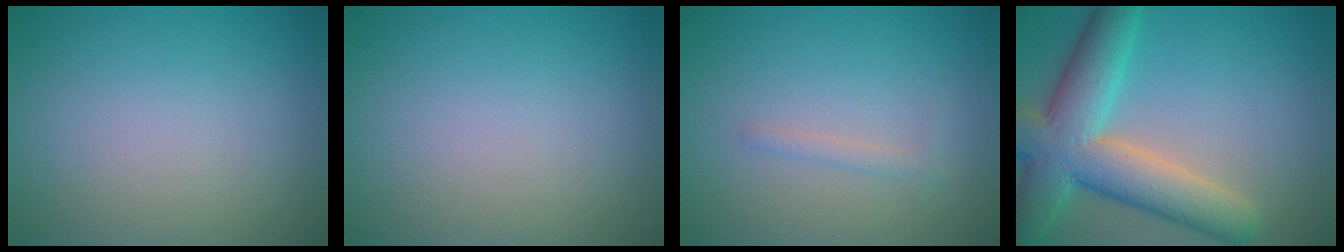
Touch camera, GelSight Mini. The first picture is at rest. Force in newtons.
{"total": 0.0}
{"total": 1.0, "press": 1.0, "slide": 0.0}
{"total": 9.5, "press": 9.5, "slide": 0.7}